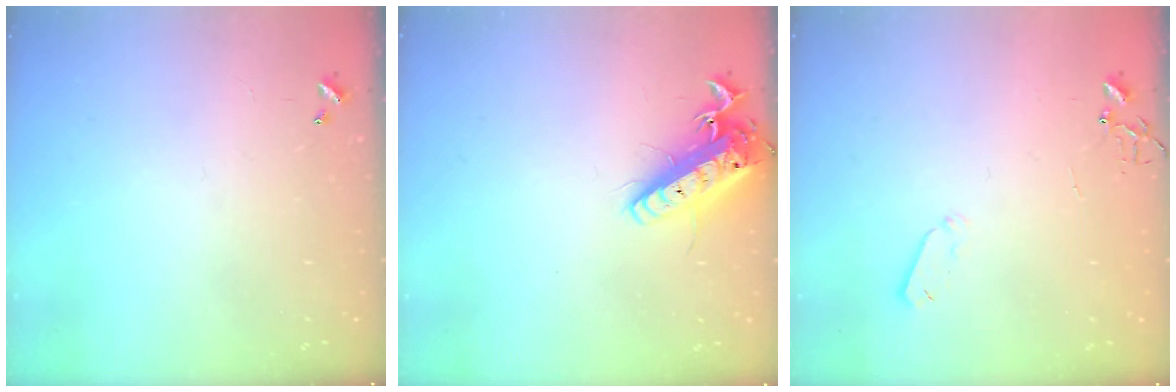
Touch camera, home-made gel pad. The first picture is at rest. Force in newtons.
{"total": 15.2, "press": 14.9, "slide": 3.0}
{"total": 4.1, "press": 4.0, "slide": 0.8}